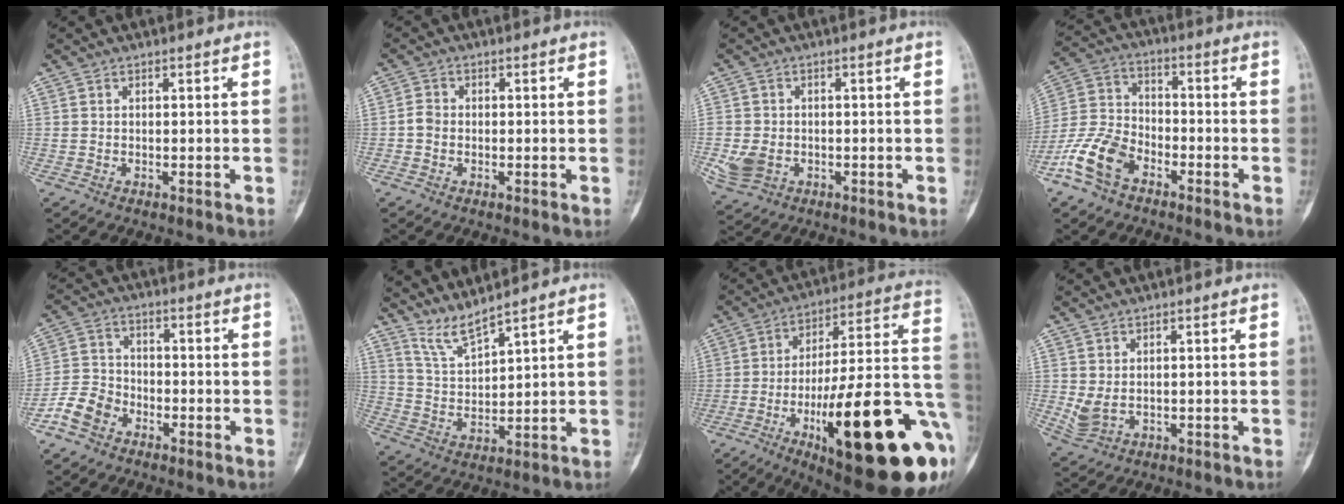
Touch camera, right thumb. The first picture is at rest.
{"total": 2.3, "force": [-0.3, 1.9, 1.2], "torque": [-0.021, 0.006, -0.010]}
{"total": 6.0, "force": [-1.3, 4.8, 3.4], "torque": [-0.069, 0.001, -0.015]}
{"total": 11.0, "force": [-6.3, 6.6, 6.1], "torque": [-0.128, 0.035, -0.132]}
{"total": 6.5, "force": [-3.9, 4.6, 2.4], "torque": [-0.039, 0.025, -0.081]}
{"total": 5.5, "force": [5.1, -0.5, 1.8], "torque": [-0.039, -0.052, 0.115]}
{"total": 33.0, "force": [-10.6, 8.4, 30.0], "torque": [-0.373, 0.026, -0.152]}
{"total": 3.4, "force": [0.6, 2.1, 2.6], "torque": [-0.059, -0.004, 0.025]}